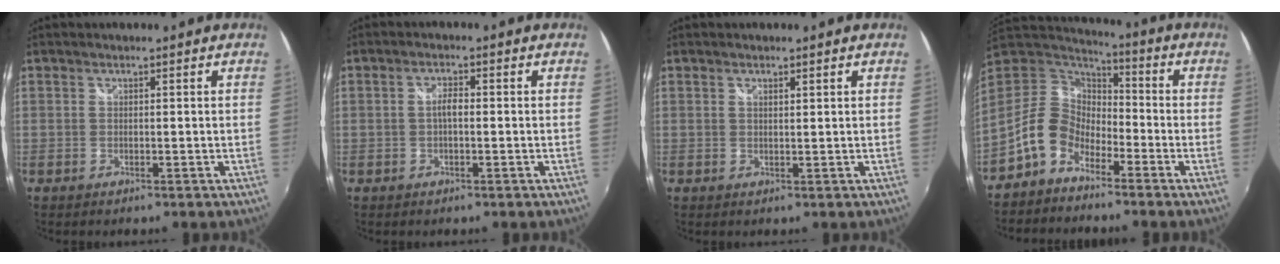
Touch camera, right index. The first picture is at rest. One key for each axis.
{"total": 2.1, "fx": -0.3, "fy": 0.8, "fz": 1.9, "tx": -0.036, "ty": 0.005, "tz": -0.007}
{"total": 0.9, "fx": 0.7, "fy": 0.2, "fz": 0.5, "tx": -0.007, "ty": 0.001, "tz": 0.011}
{"total": 10.3, "fx": -6.4, "fy": 6.8, "fz": 4.4, "tx": -0.092, "ty": 0.025, "tz": -0.132}